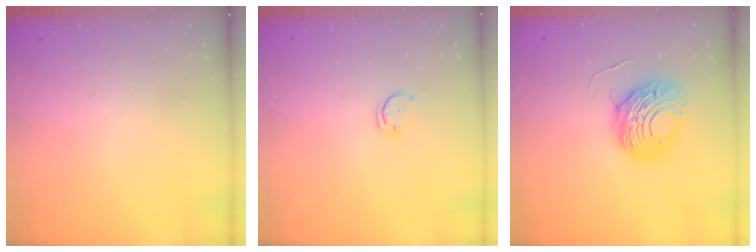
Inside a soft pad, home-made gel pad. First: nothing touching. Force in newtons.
{"total": 1.8, "press": 1.8, "slide": 0.1}
{"total": 8.7, "press": 8.7, "slide": 0.9}